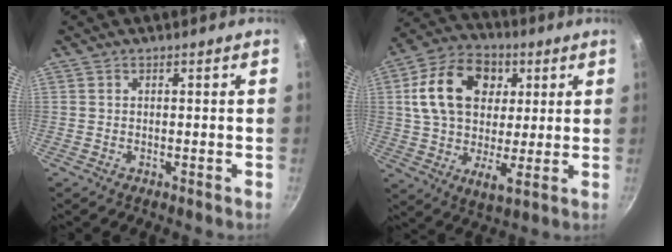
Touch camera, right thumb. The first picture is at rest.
{"total": 18.5, "force": [5.2, 12.7, 12.4], "torque": [-0.195, -0.002, 0.075]}